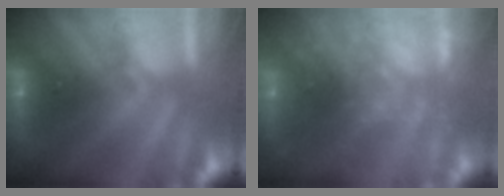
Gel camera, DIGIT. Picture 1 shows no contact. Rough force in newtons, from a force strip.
{"total": 7.2}